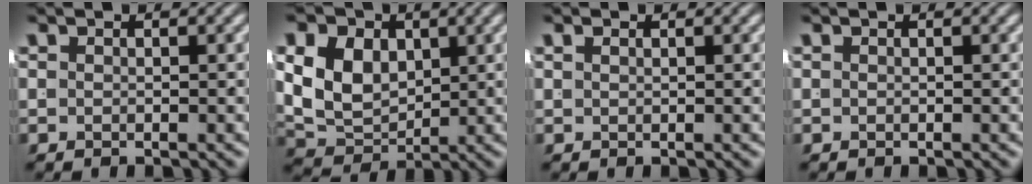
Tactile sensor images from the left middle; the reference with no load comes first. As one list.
[{"total": 8.9, "force": [0.7, 7.3, 5.1], "torque": [-0.112, -0.024, 0.020]}, {"total": 0.7, "force": [0.3, -0.6, 0.1], "torque": [0.011, 0.000, 0.011]}, {"total": 0.0}]